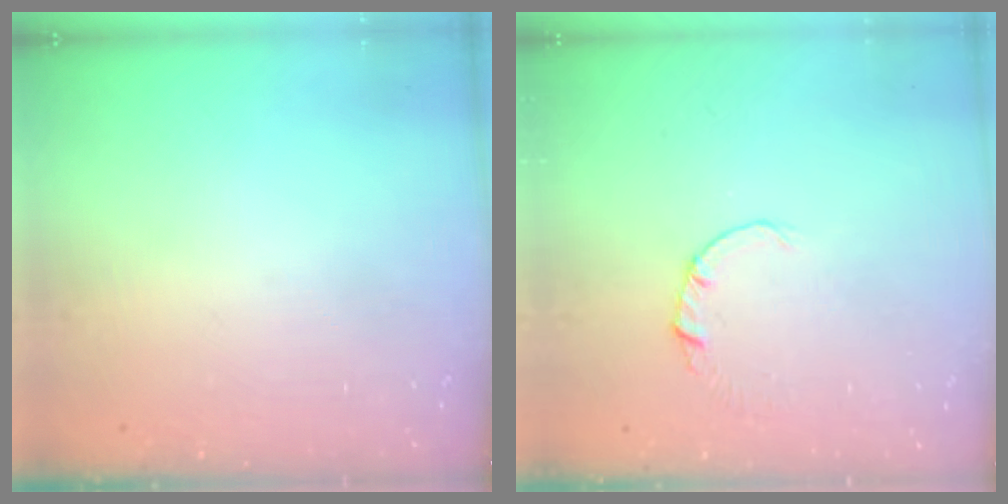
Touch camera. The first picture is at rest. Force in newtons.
{"total": 0.5, "press": 0.5, "slide": 0.1}